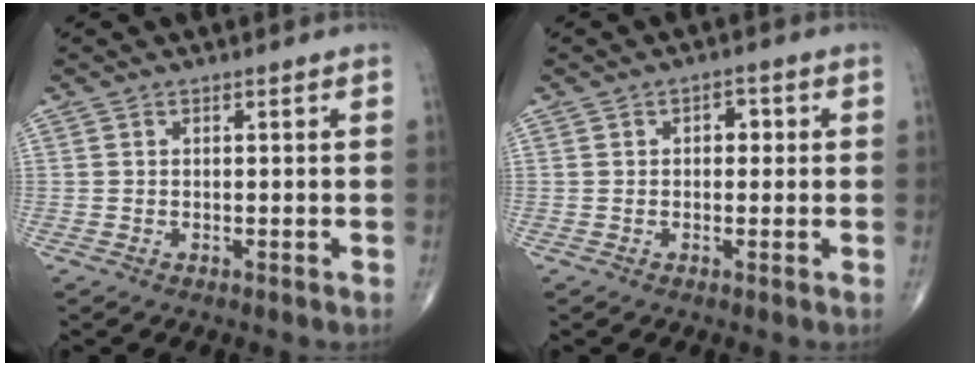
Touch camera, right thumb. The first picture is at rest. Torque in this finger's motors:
{"motor_torque": [0.86, 2.71, 0.16, -0.04, 0.00]}